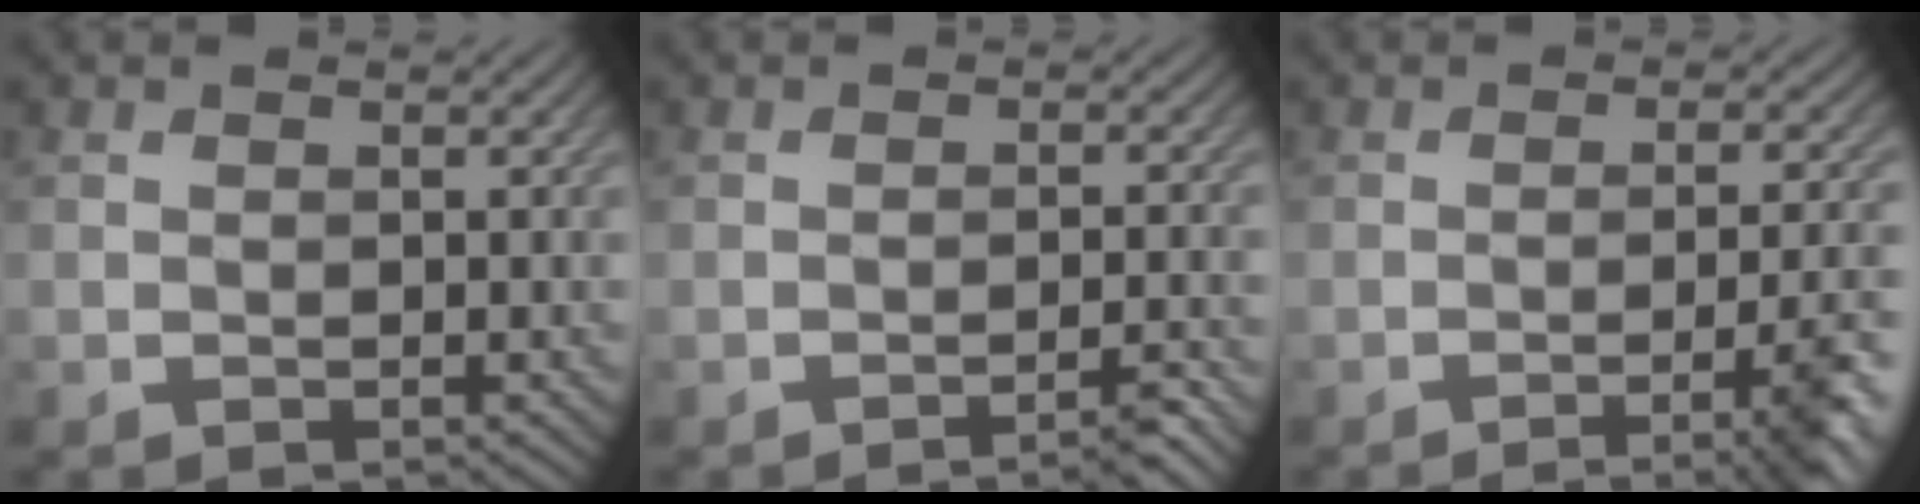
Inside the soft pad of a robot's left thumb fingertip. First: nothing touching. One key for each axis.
{"total": 3.1, "fx": -2.1, "fy": 0.2, "fz": 2.3, "tx": -0.029, "ty": 0.009, "tz": -0.043}
{"total": 7.5, "fx": -3.6, "fy": 1.5, "fz": 6.4, "tx": -0.088, "ty": -0.003, "tz": -0.053}